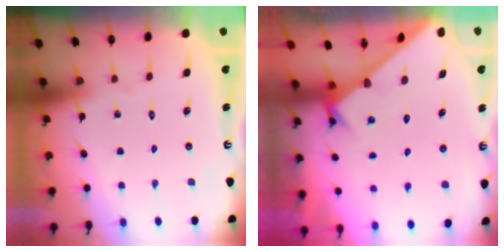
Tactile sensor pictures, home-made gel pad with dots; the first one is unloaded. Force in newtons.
{"total": 2.5, "press": 2.5, "slide": 0.1}